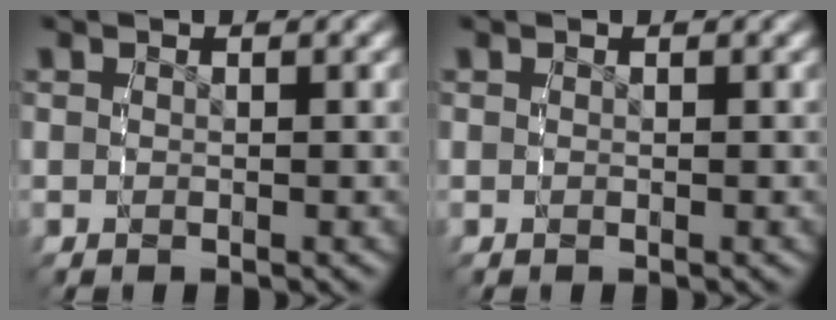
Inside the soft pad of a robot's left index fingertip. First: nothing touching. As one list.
[{"total": 0.0}]